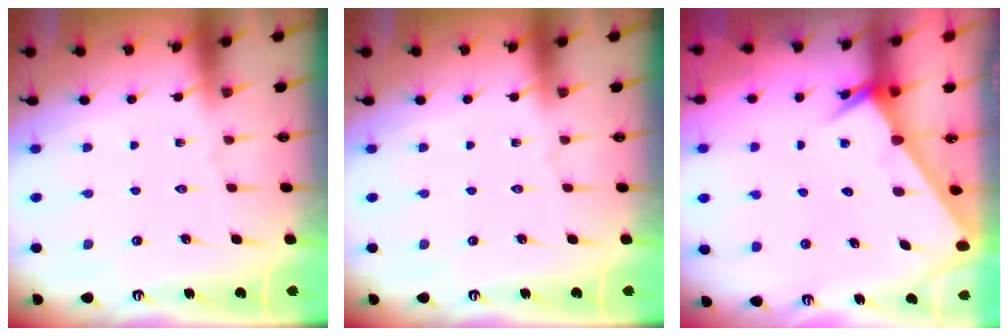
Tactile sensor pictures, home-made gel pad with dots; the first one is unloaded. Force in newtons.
{"total": 0.0}
{"total": 2.6, "press": 2.6, "slide": 0.1}